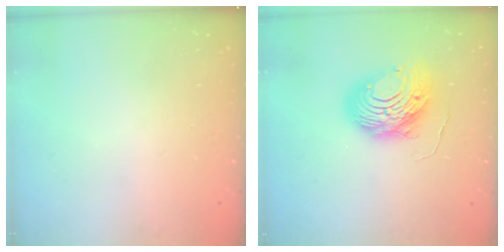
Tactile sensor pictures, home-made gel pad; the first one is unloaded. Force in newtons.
{"total": 12.5, "press": 12.5, "slide": 0.7}